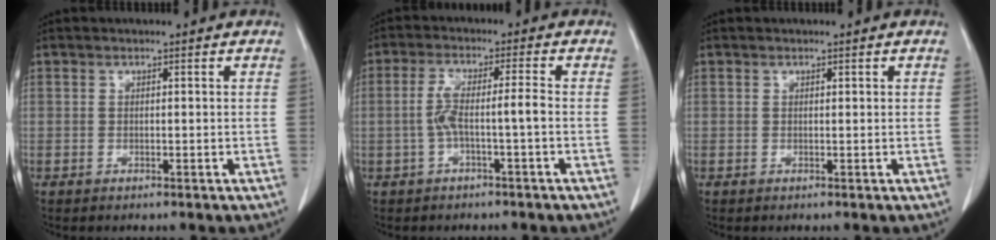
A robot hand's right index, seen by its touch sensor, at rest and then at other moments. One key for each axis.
{"total": 5.1, "fx": -1.1, "fy": 0.2, "fz": 5.0, "tx": -0.103, "ty": 0.018, "tz": -0.018}
{"total": 0.0}